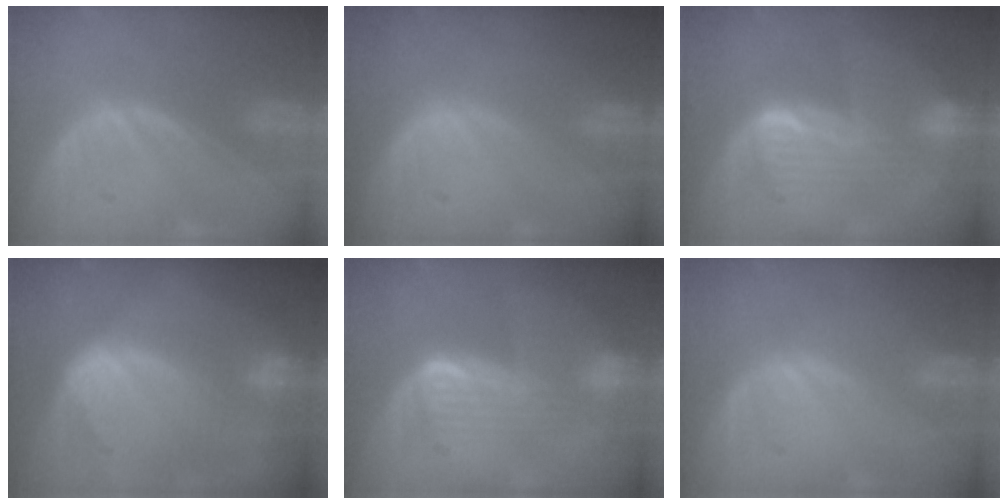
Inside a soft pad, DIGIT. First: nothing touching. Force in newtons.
{"total": 0.0}
{"total": 6.8, "press": 6.8, "slide": 0.2}
{"total": 10.6, "press": 9.1, "slide": 5.4}
{"total": 6.6, "press": 6.3, "slide": 1.9}
{"total": 0.0}